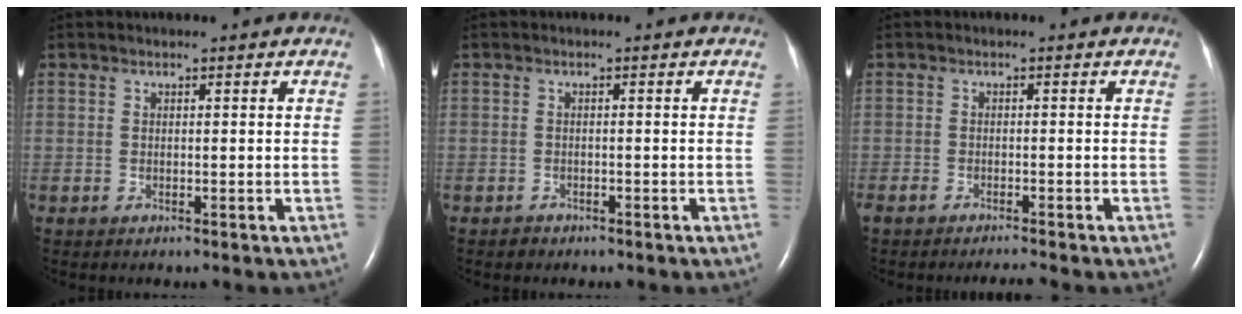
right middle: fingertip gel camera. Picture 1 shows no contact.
{"total": 0.9, "force": [-0.7, 0.6, -0.1], "torque": [0.001, 0.003, -0.013]}
{"total": 2.8, "force": [-2.6, -0.1, 1.2], "torque": [-0.023, -0.007, -0.042]}